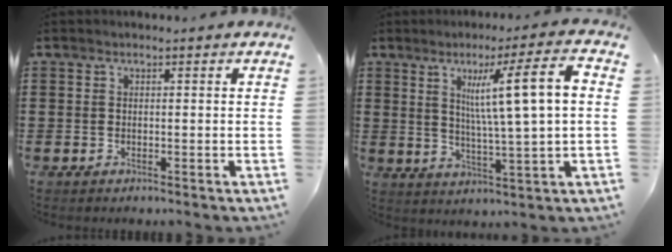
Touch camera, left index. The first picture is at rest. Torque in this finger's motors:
{"motor_torque": [2.14, 0.00, 0.44, 0.21]}